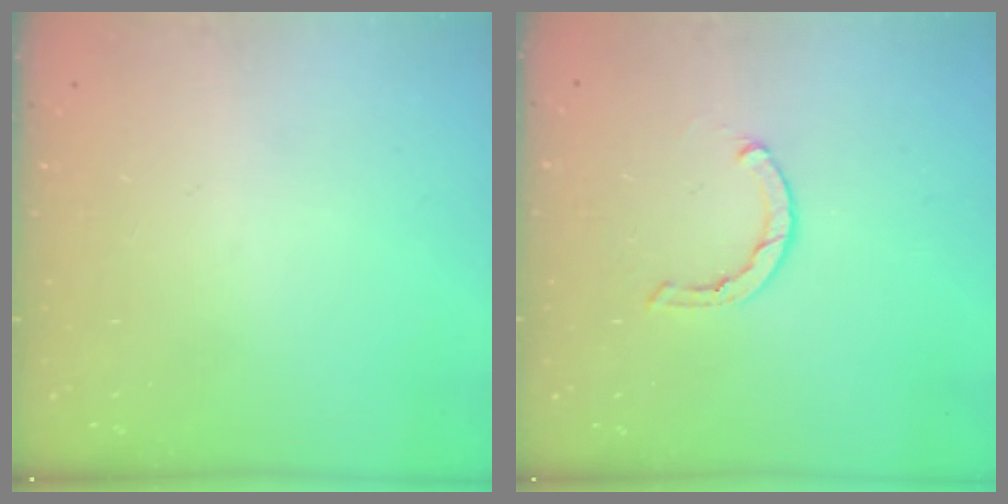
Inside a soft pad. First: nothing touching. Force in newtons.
{"total": 1.7, "press": 1.6, "slide": 0.3}